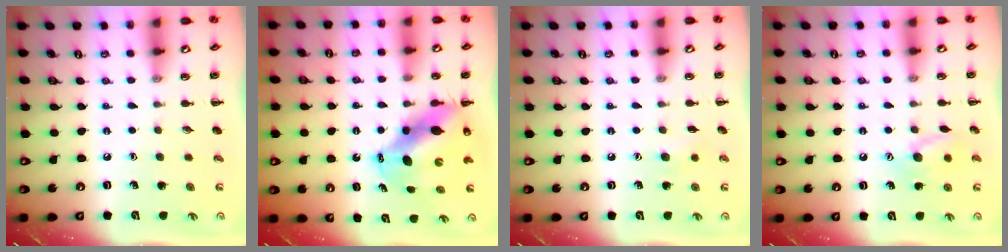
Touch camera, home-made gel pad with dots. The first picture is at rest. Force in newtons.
{"total": 10.6, "press": 10.2, "slide": 3.0}
{"total": 5.2, "press": 5.0, "slide": 1.4}
{"total": 10.1, "press": 10.1, "slide": 0.6}